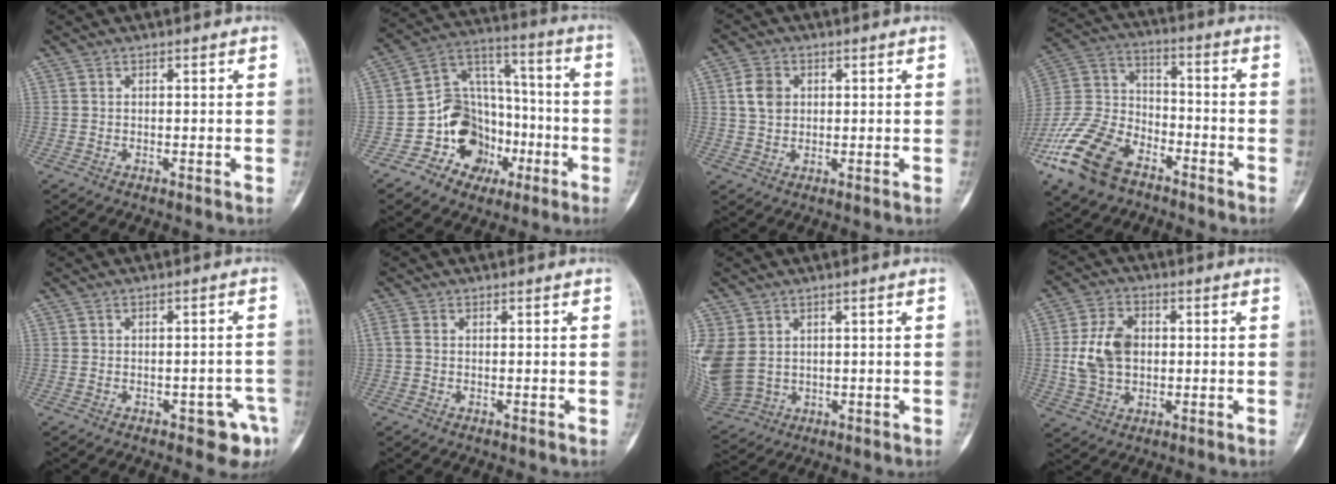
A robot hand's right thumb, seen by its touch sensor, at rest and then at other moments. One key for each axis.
{"total": 16.0, "fx": -5.6, "fy": 13.2, "fz": 7.1, "tx": -0.062, "ty": 0.084, "tz": -0.092}
{"total": 5.0, "fx": 1.0, "fy": 4.0, "fz": 2.9, "tx": -0.040, "ty": 0.000, "tz": 0.017}
{"total": 18.4, "fx": -11.0, "fy": 10.5, "fz": 10.3, "tx": -0.213, "ty": 0.051, "tz": -0.213}
{"total": 5.6, "fx": -2.8, "fy": 2.5, "fz": 4.2, "tx": -0.035, "ty": 0.017, "tz": -0.028}
{"total": 0.7, "fx": 0.0, "fy": 0.4, "fz": 0.5, "tx": -0.012, "ty": 0.000, "tz": -0.001}
{"total": 12.6, "fx": 1.9, "fy": 10.2, "fz": 7.1, "tx": -0.193, "ty": 0.003, "tz": 0.067}
{"total": 10.4, "fx": 0.4, "fy": 7.3, "fz": 7.4, "tx": -0.129, "ty": 0.009, "tz": 0.011}